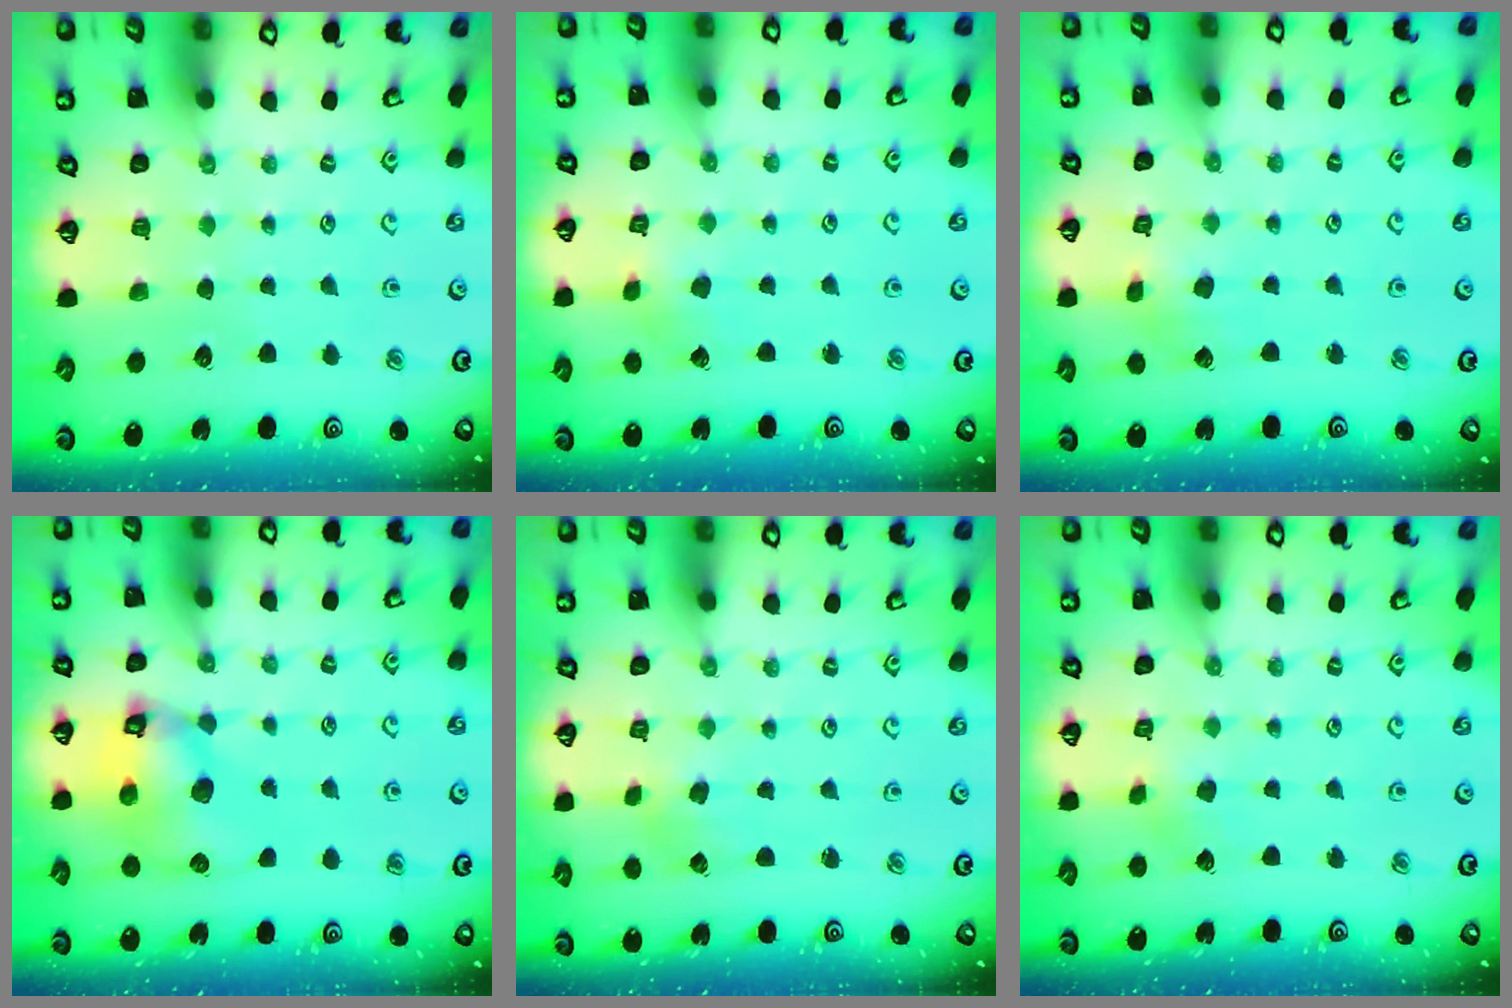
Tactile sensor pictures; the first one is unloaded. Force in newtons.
{"total": 1.8, "press": 1.8, "slide": 0.2}
{"total": 2.9, "press": 2.9, "slide": 0.1}
{"total": 11.0, "press": 10.9, "slide": 1.6}
{"total": 3.6, "press": 3.5, "slide": 0.7}
{"total": 2.9, "press": 2.9, "slide": 0.3}